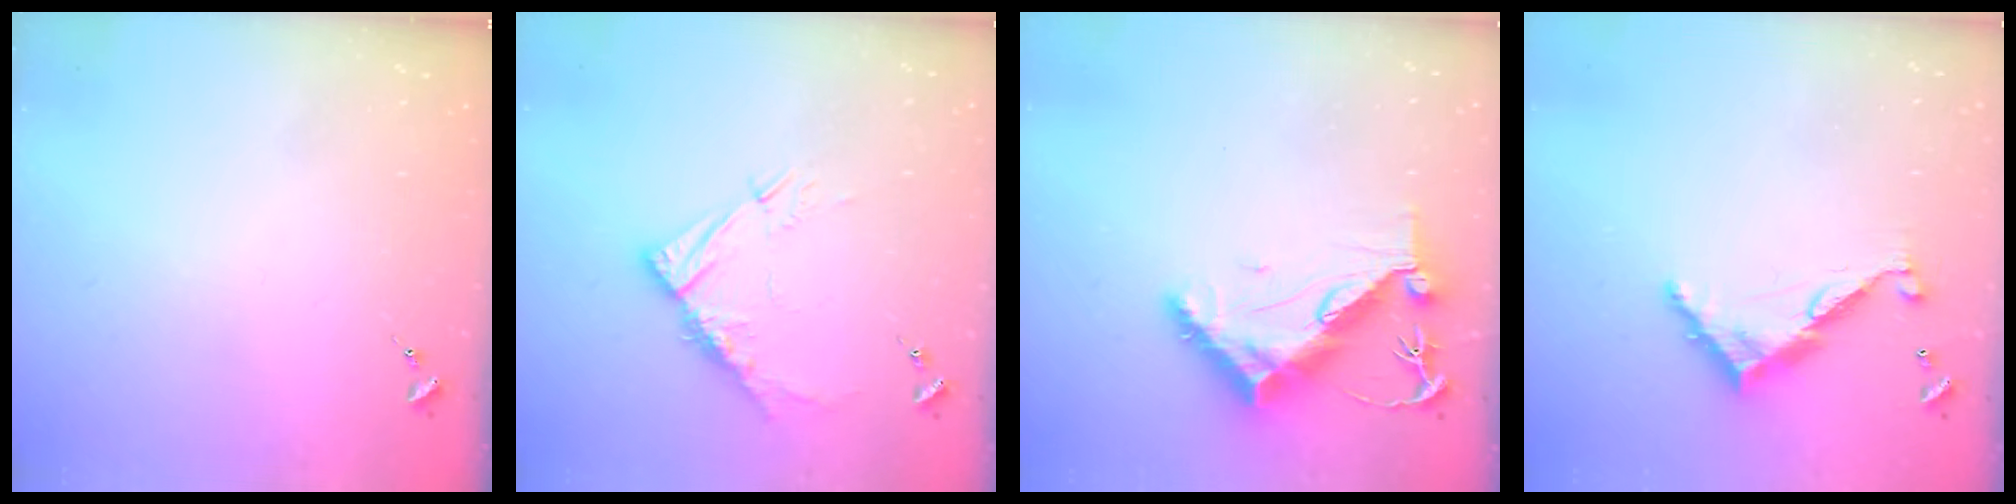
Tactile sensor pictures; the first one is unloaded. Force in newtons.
{"total": 10.7, "press": 10.7, "slide": 0.9}
{"total": 11.0, "press": 10.9, "slide": 1.0}
{"total": 9.2, "press": 9.2, "slide": 0.6}